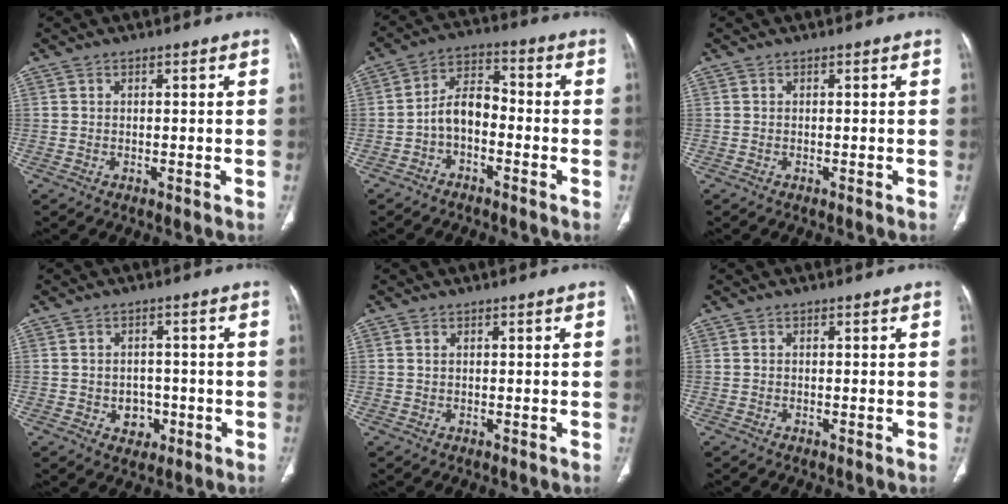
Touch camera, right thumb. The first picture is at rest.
{"total": 7.8, "force": [-2.5, 5.0, 5.4], "torque": [-0.084, 0.042, -0.058]}
{"total": 0.0}
{"total": 4.4, "force": [-1.2, 3.7, 2.0], "torque": [-0.005, 0.008, -0.010]}
{"total": 0.6, "force": [0.3, 0.3, 0.4], "torque": [-0.011, 0.003, 0.007]}
{"total": 0.0}